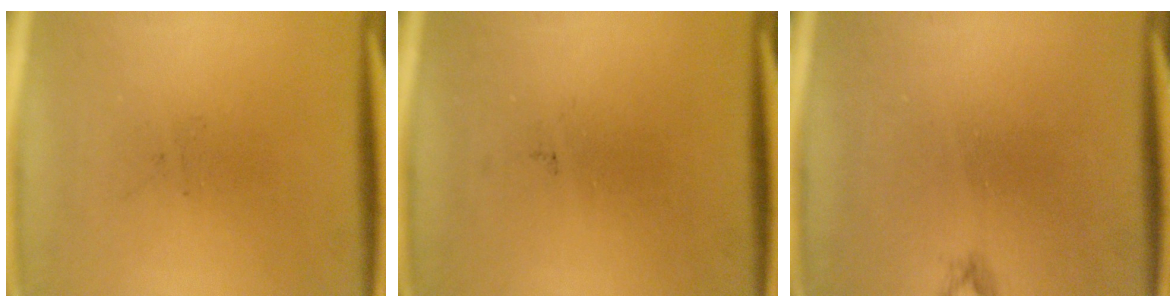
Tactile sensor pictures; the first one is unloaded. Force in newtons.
{"total": 0.0}
{"total": 0.6}